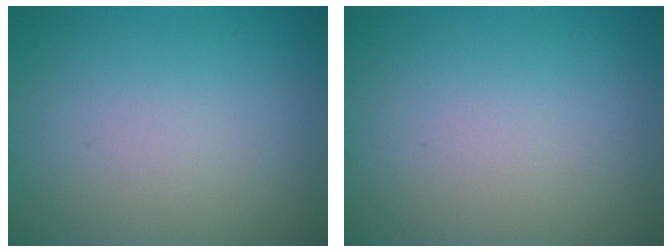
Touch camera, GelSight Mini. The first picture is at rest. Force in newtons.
{"total": 0.0}